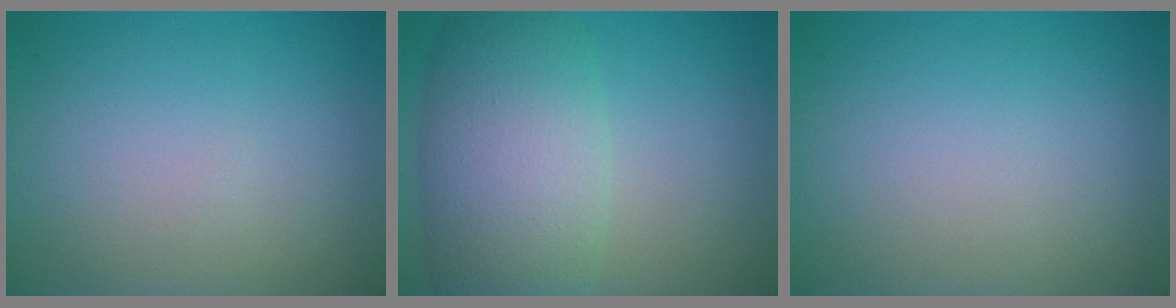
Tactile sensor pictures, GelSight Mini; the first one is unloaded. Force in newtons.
{"total": 8.2, "press": 8.2, "slide": 0.3}
{"total": 0.0}